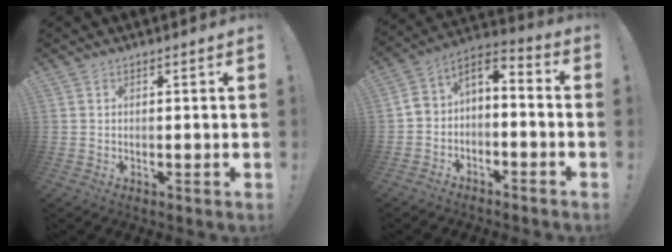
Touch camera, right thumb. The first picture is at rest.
{"total": 4.6, "force": [-3.2, 3.0, 1.5], "torque": [-0.023, 0.009, -0.059]}